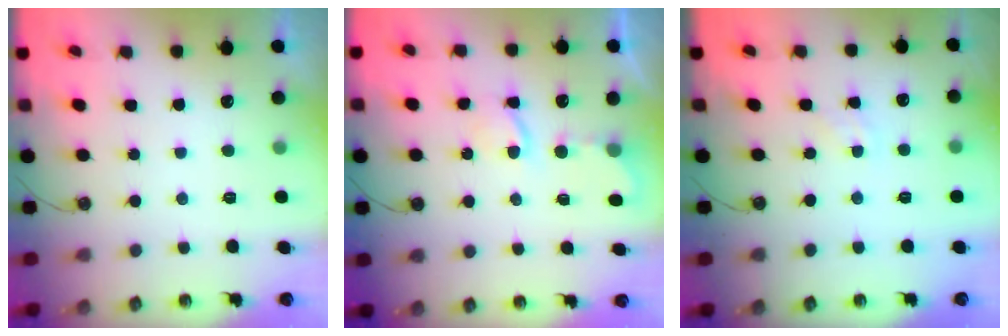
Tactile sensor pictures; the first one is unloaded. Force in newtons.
{"total": 4.1, "press": 4.1, "slide": 0.4}
{"total": 1.1, "press": 1.1, "slide": 0.2}